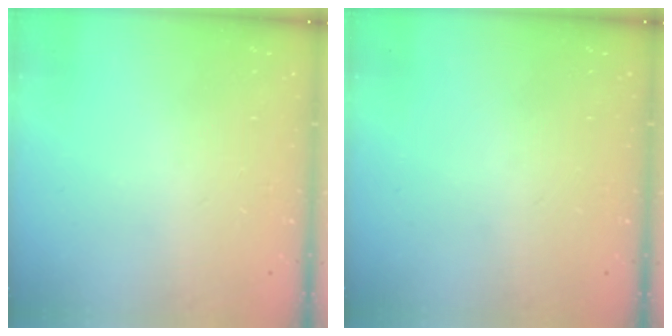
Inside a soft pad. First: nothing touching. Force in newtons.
{"total": 0.0}